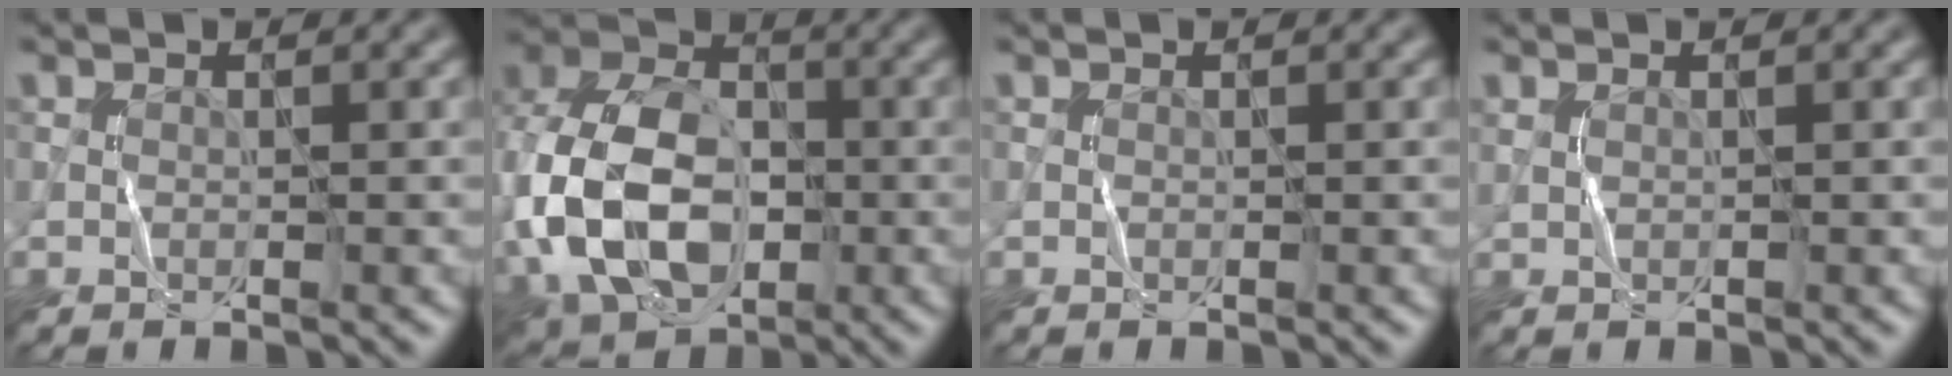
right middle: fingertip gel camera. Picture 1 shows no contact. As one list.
[{"total": 14.7, "force": [-2.7, 10.0, 10.4], "torque": [-0.227, -0.003, -0.062]}, {"total": 0.0}, {"total": 0.5, "force": [0.4, 0.1, 0.4], "torque": [-0.012, 0.001, 0.009]}]